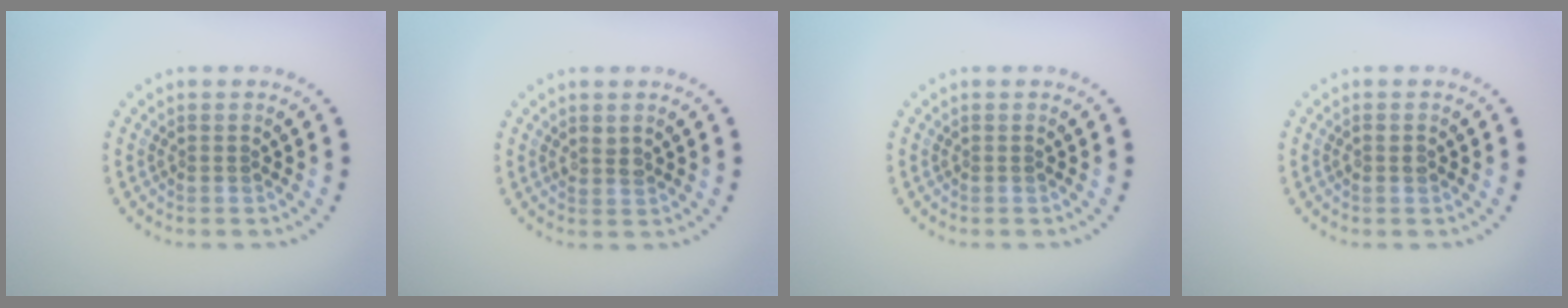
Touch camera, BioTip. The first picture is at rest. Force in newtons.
{"total": 0.9, "press": 0.7, "slide": 0.5}
{"total": 0.0}
{"total": 0.8, "press": 0.8, "slide": 0.2}